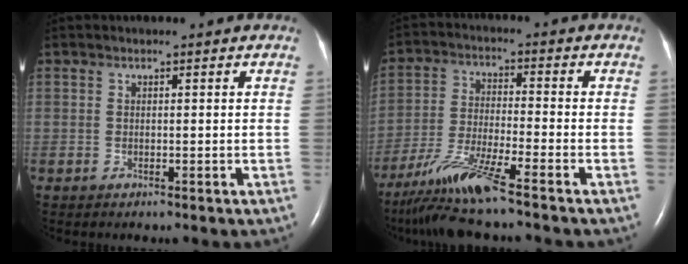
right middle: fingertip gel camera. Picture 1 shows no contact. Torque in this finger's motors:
{"motor_torque": [1.09, -1.05, 0.22, 0.07]}